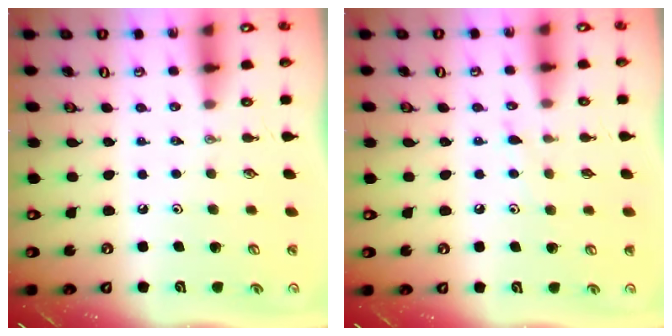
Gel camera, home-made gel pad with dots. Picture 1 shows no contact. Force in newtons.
{"total": 7.2, "press": 7.1, "slide": 0.5}